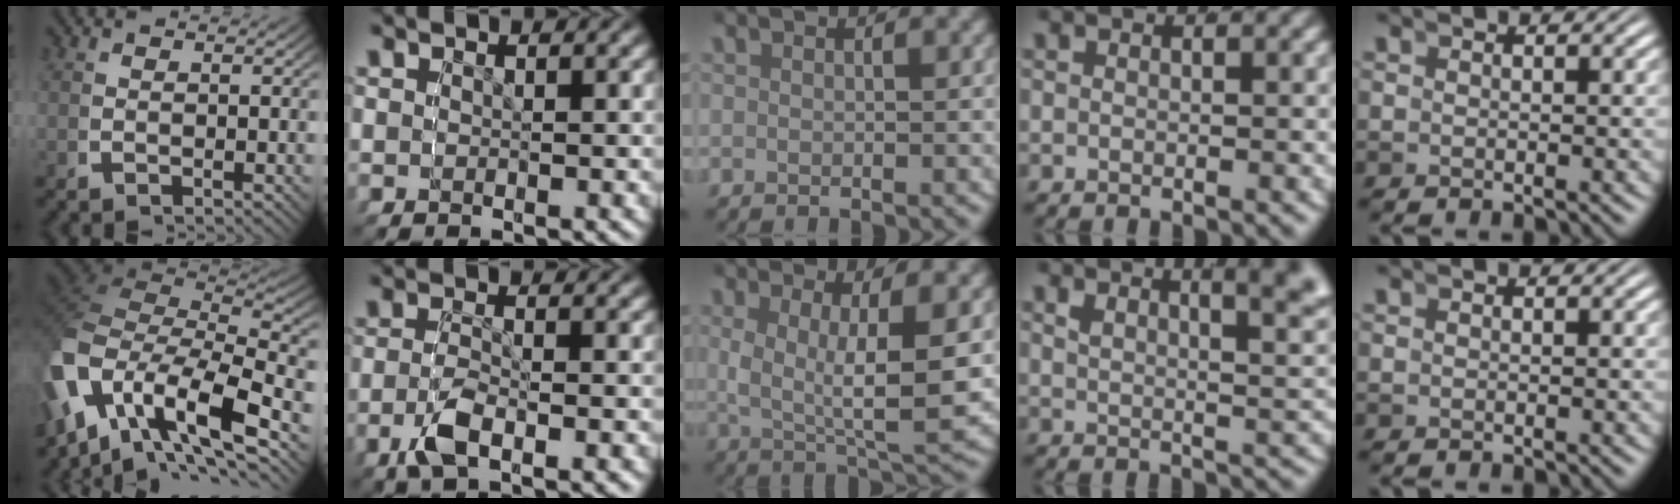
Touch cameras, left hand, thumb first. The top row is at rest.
{"thumb": {"total": 15.2, "force": [0.1, 9.3, 12.0], "torque": [-0.276, -0.043, 0.019]}, "index": {"total": 2.6, "force": [-1.5, 0.4, 2.1], "torque": [-0.043, -0.005, -0.026]}, "middle": {"total": 7.2, "force": [1.2, 2.8, 6.5], "torque": [-0.107, -0.016, 0.022]}, "ring": {"total": 9.5, "force": [4.6, 3.8, 7.4], "torque": [-0.073, 0.015, 0.065]}}